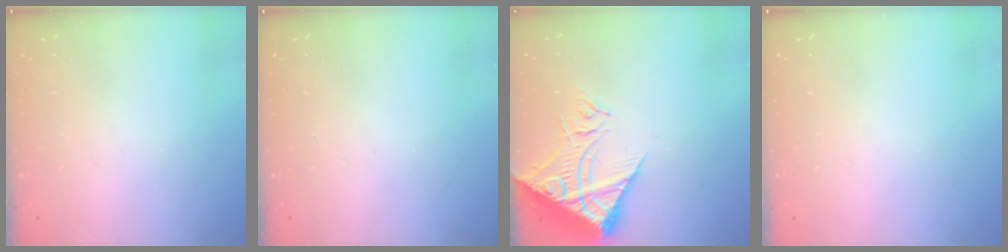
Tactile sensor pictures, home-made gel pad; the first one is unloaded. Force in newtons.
{"total": 0.0}
{"total": 14.2, "press": 14.1, "slide": 1.9}
{"total": 0.0}